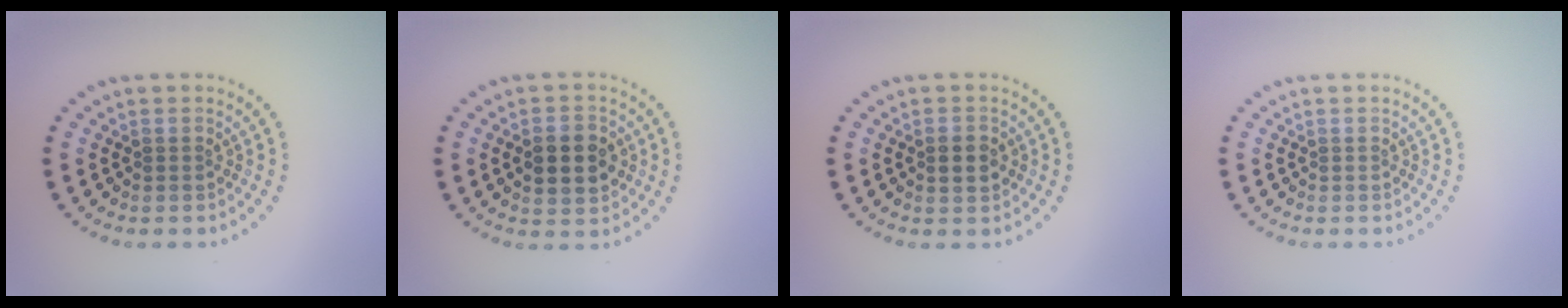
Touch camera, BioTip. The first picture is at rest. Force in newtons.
{"total": 4.1, "press": 4.1, "slide": 0.3}
{"total": 2.5, "press": 2.5, "slide": 0.2}
{"total": 0.0}